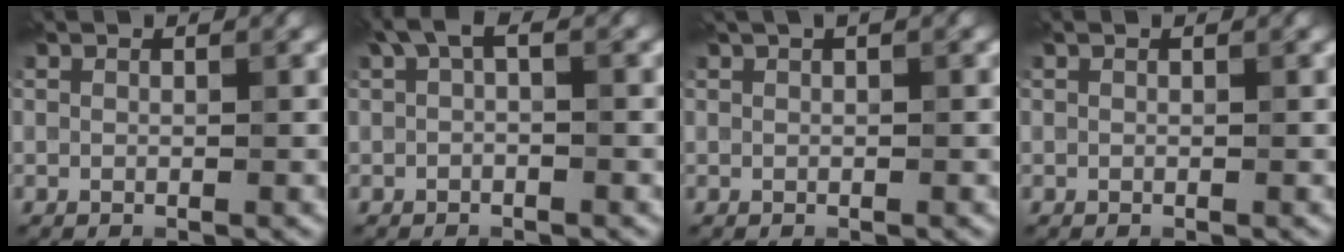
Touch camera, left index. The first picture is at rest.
{"total": 2.2, "force": [0.7, 0.8, 2.0], "torque": [-0.033, 0.007, 0.008]}
{"total": 1.3, "force": [0.7, 0.2, 1.0], "torque": [-0.017, 0.003, 0.010]}
{"total": 0.0}